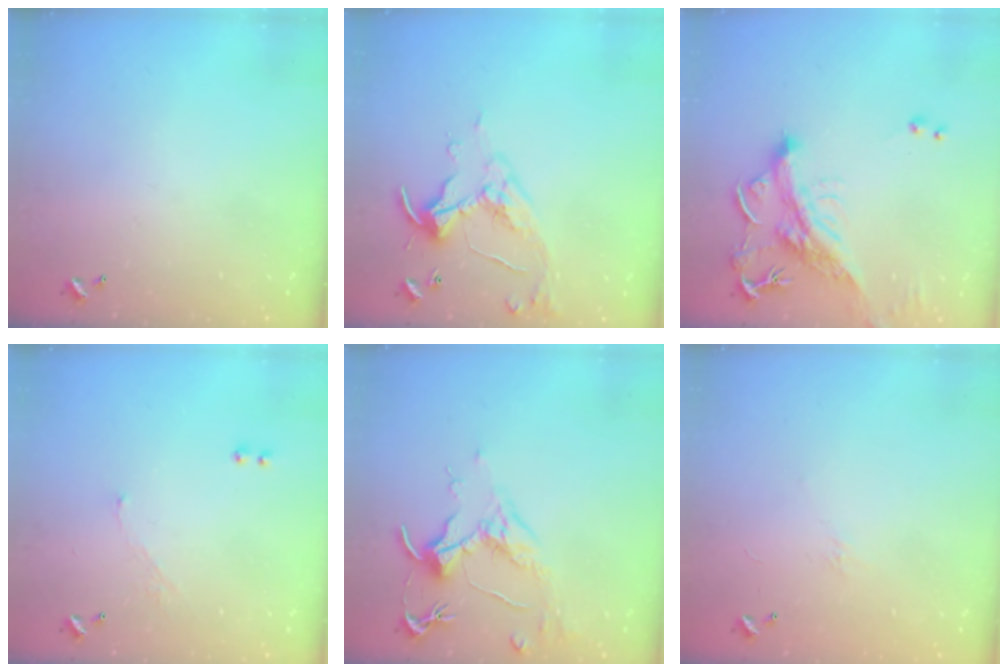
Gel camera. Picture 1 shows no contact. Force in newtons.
{"total": 7.3, "press": 7.2, "slide": 1.4}
{"total": 3.5, "press": 3.2, "slide": 1.4}
{"total": 4.0, "press": 4.0, "slide": 0.7}
{"total": 1.6, "press": 1.4, "slide": 0.9}
{"total": 5.6, "press": 5.5, "slide": 0.9}